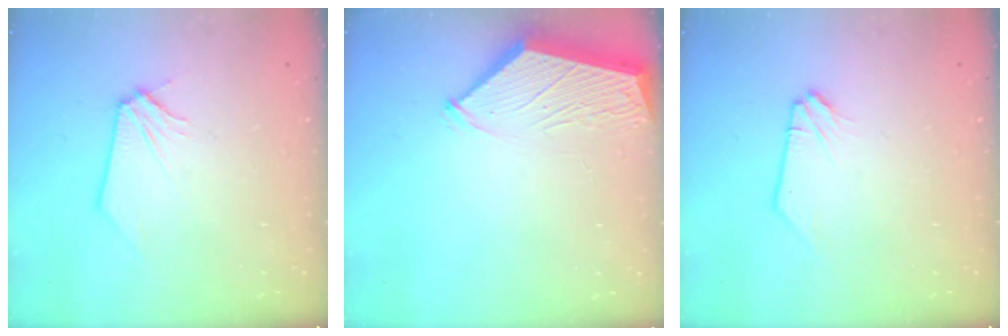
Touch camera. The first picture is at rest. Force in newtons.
{"total": 3.0, "press": 3.0, "slide": 0.3}
{"total": 0.0}